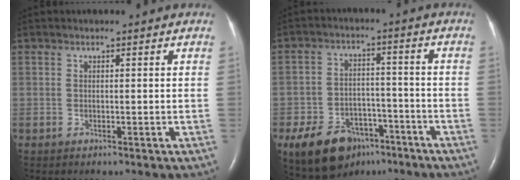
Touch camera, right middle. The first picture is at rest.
{"total": 12.7, "force": [-8.1, 7.5, 6.2], "torque": [-0.111, 0.006, -0.125]}